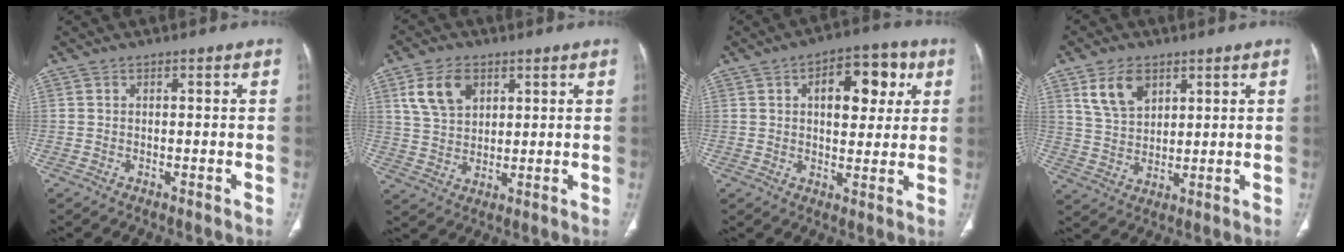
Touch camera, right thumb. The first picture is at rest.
{"total": 8.9, "force": [4.0, 5.8, 5.4], "torque": [-0.085, -0.011, 0.081]}
{"total": 11.8, "force": [3.7, 6.6, 9.1], "torque": [-0.086, 0.005, 0.048]}
{"total": 8.3, "force": [4.3, 5.2, 4.8], "torque": [-0.073, -0.018, 0.089]}